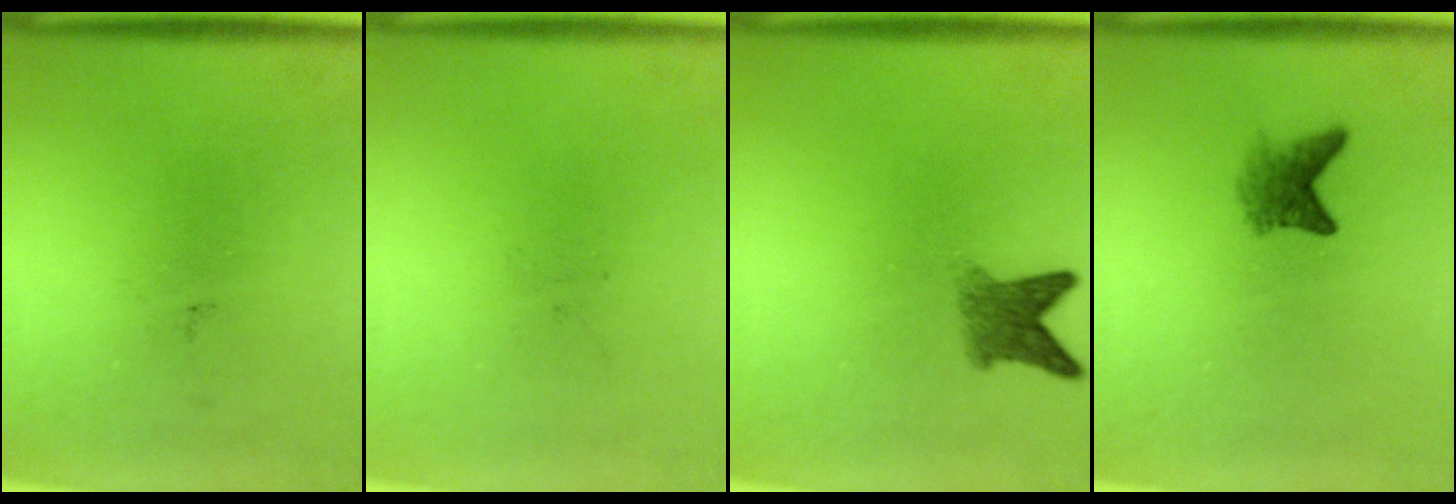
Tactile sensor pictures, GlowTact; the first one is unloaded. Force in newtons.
{"total": 0.0}
{"total": 3.5}
{"total": 2.7}